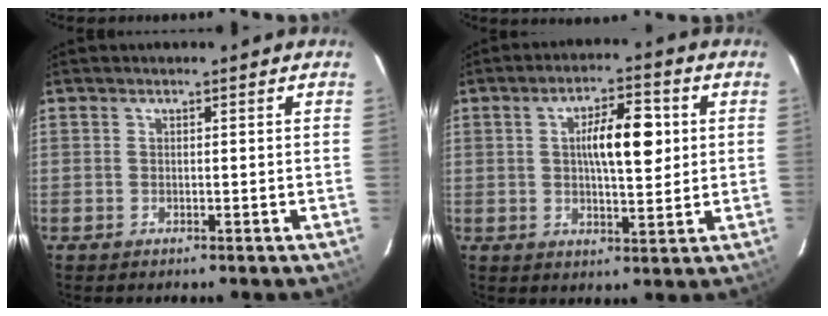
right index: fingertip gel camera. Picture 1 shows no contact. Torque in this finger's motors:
{"motor_torque": [0.92, 0.54, 0.31, 0.11]}